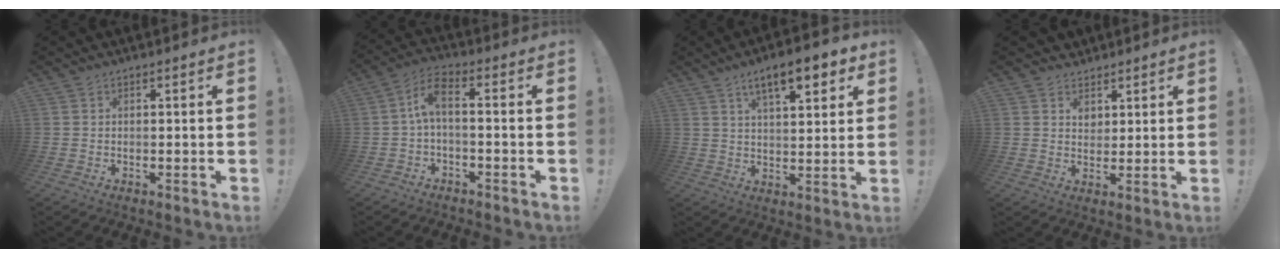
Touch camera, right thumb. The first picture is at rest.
{"total": 6.9, "force": [-0.3, 2.3, 6.4], "torque": [-0.131, 0.002, -0.006]}
{"total": 11.3, "force": [6.1, 3.4, 8.8], "torque": [-0.135, -0.022, 0.099]}
{"total": 5.2, "force": [2.5, 4.5, 0.8], "torque": [-0.003, -0.019, 0.047]}